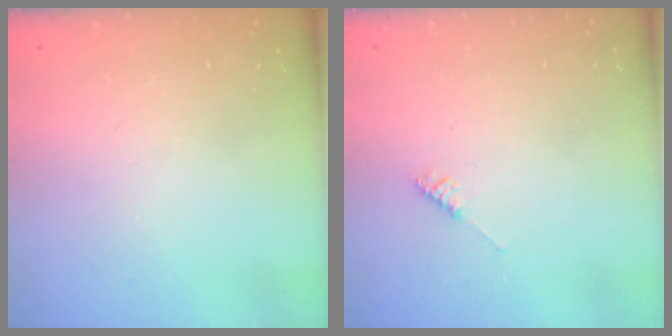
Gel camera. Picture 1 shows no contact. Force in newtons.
{"total": 3.5, "press": 3.5, "slide": 0.7}